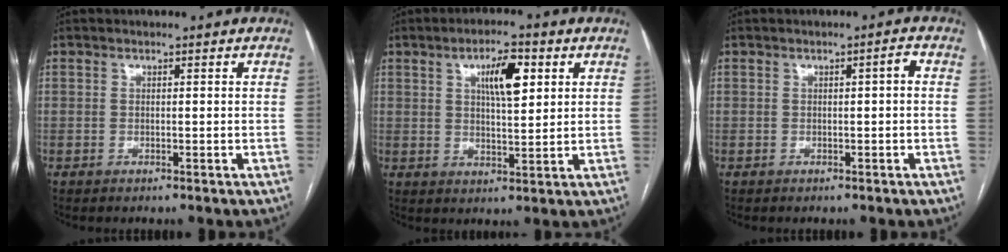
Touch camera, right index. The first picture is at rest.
{"total": 7.1, "force": [2.7, 1.9, 6.3], "torque": [-0.108, 0.008, 0.045]}
{"total": 1.3, "force": [0.0, 0.2, 1.3], "torque": [-0.017, 0.005, 0.000]}